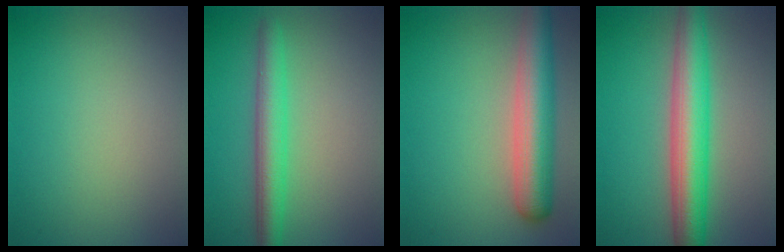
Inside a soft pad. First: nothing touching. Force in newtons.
{"total": 4.0, "press": 4.0, "slide": 0.2}
{"total": 6.3, "press": 6.3, "slide": 0.4}
{"total": 6.9, "press": 6.9, "slide": 0.1}